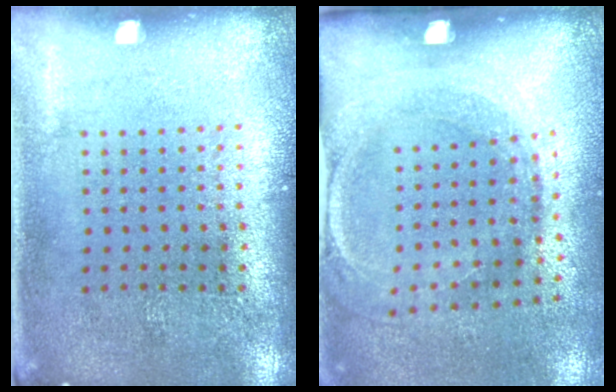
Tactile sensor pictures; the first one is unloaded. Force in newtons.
{"total": 1.7, "press": 1.3, "slide": 1.1}